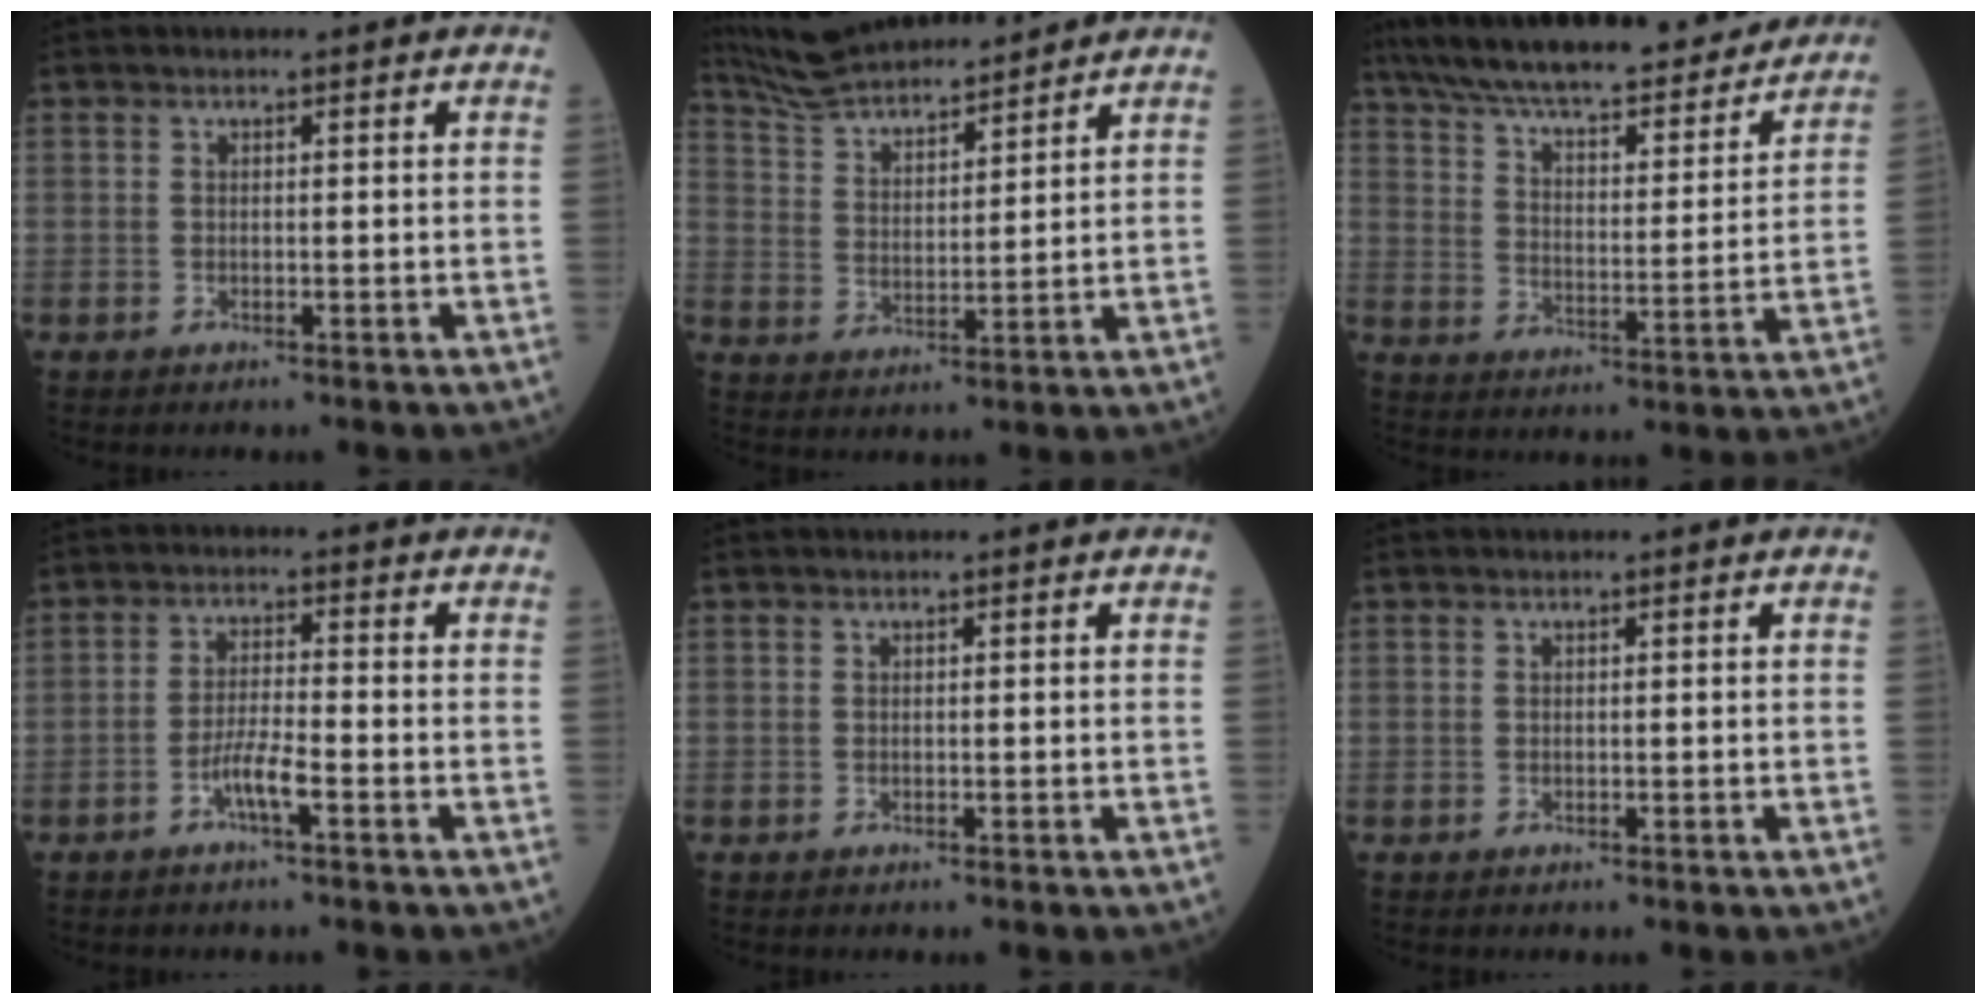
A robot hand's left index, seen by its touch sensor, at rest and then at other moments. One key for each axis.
{"total": 13.2, "fx": 12.5, "fy": 1.5, "fz": 4.0, "tx": -0.083, "ty": 0.020, "tz": 0.225}
{"total": 26.9, "fx": 23.3, "fy": 5.6, "fz": 12.2, "tx": -0.207, "ty": -0.004, "tz": 0.320}
{"total": 4.0, "fx": -2.3, "fy": 0.2, "fz": 3.3, "tx": -0.065, "ty": -0.006, "tz": -0.049}
{"total": 0.0}
{"total": 0.0}